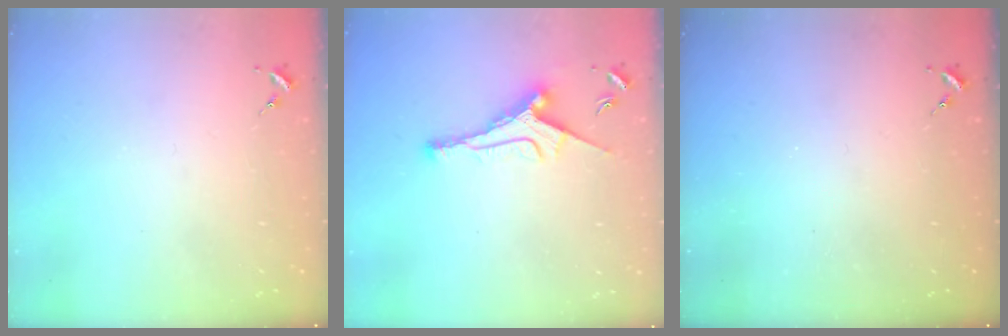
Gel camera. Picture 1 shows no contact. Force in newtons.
{"total": 9.9, "press": 9.9, "slide": 1.3}
{"total": 0.0}